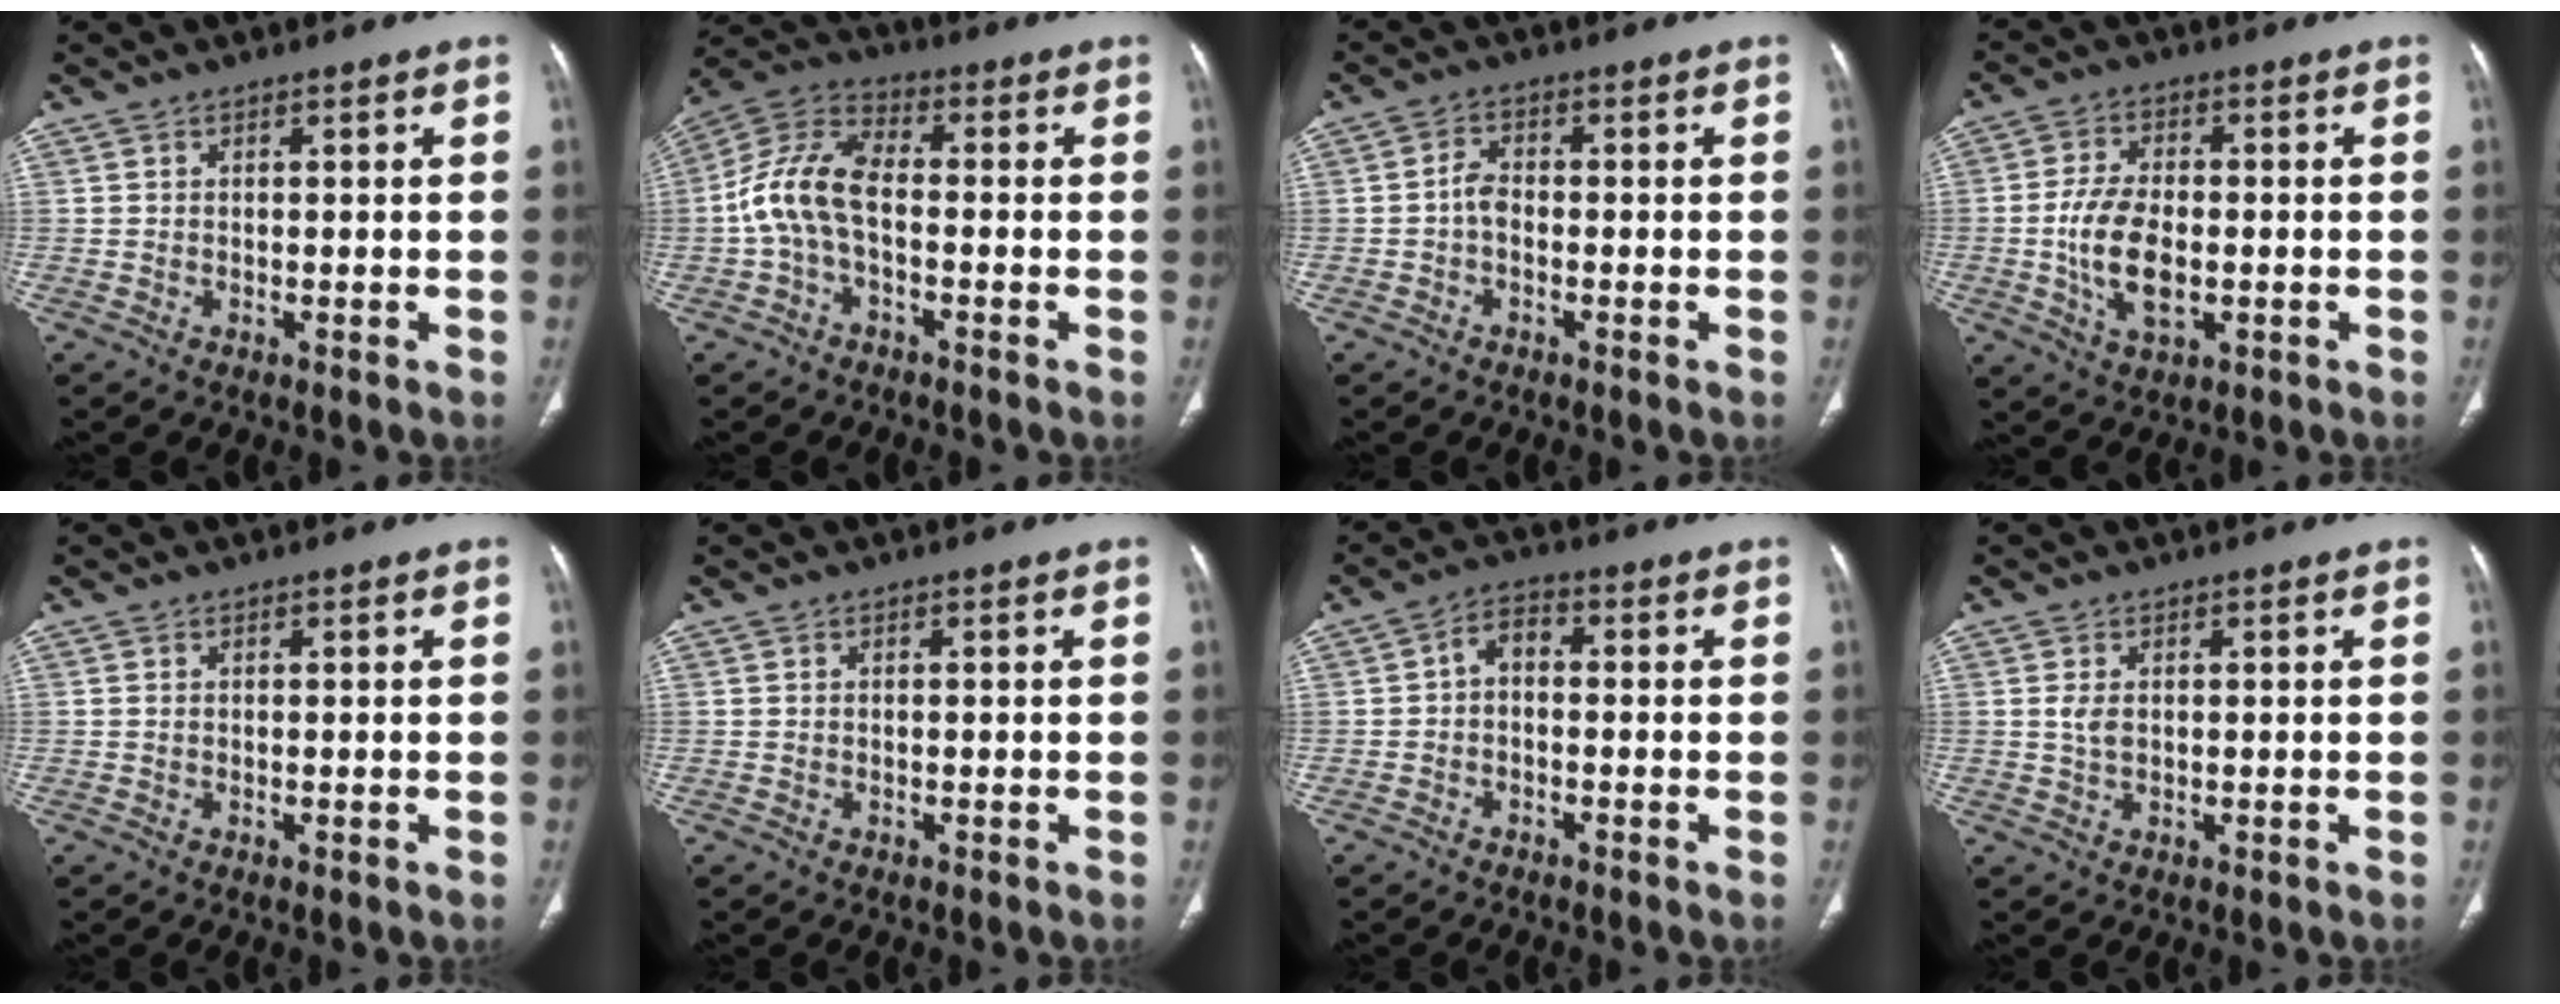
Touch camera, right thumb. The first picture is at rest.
{"total": 10.8, "force": [-1.5, 6.0, 8.8], "torque": [-0.179, 0.035, -0.039]}
{"total": 2.9, "force": [-0.7, 1.9, 2.1], "torque": [-0.031, 0.010, -0.020]}
{"total": 10.1, "force": [-1.6, 5.7, 8.2], "torque": [-0.149, 0.004, -0.026]}
{"total": 0.0}
{"total": 0.0}
{"total": 3.8, "force": [-0.4, 2.5, 2.9], "torque": [-0.038, 0.018, -0.019]}
{"total": 2.4, "force": [0.5, 1.4, 1.9], "torque": [-0.038, -0.004, 0.011]}